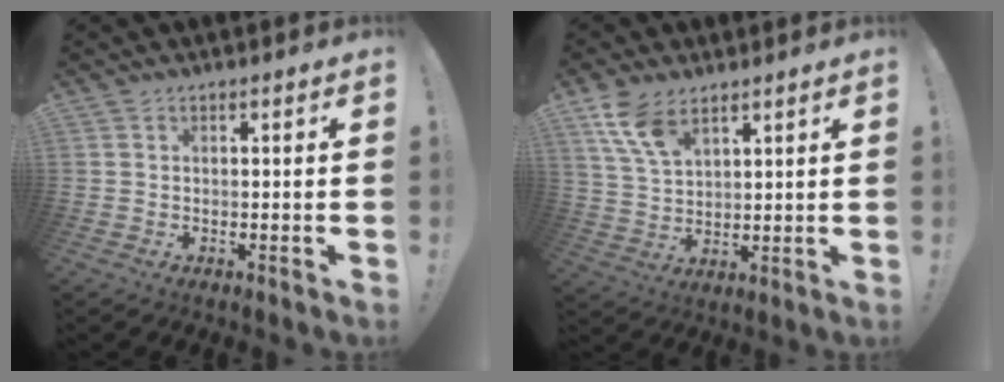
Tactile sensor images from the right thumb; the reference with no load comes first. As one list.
[{"total": 9.5, "force": [6.1, 4.6, 5.6], "torque": [-0.106, -0.024, 0.121]}]